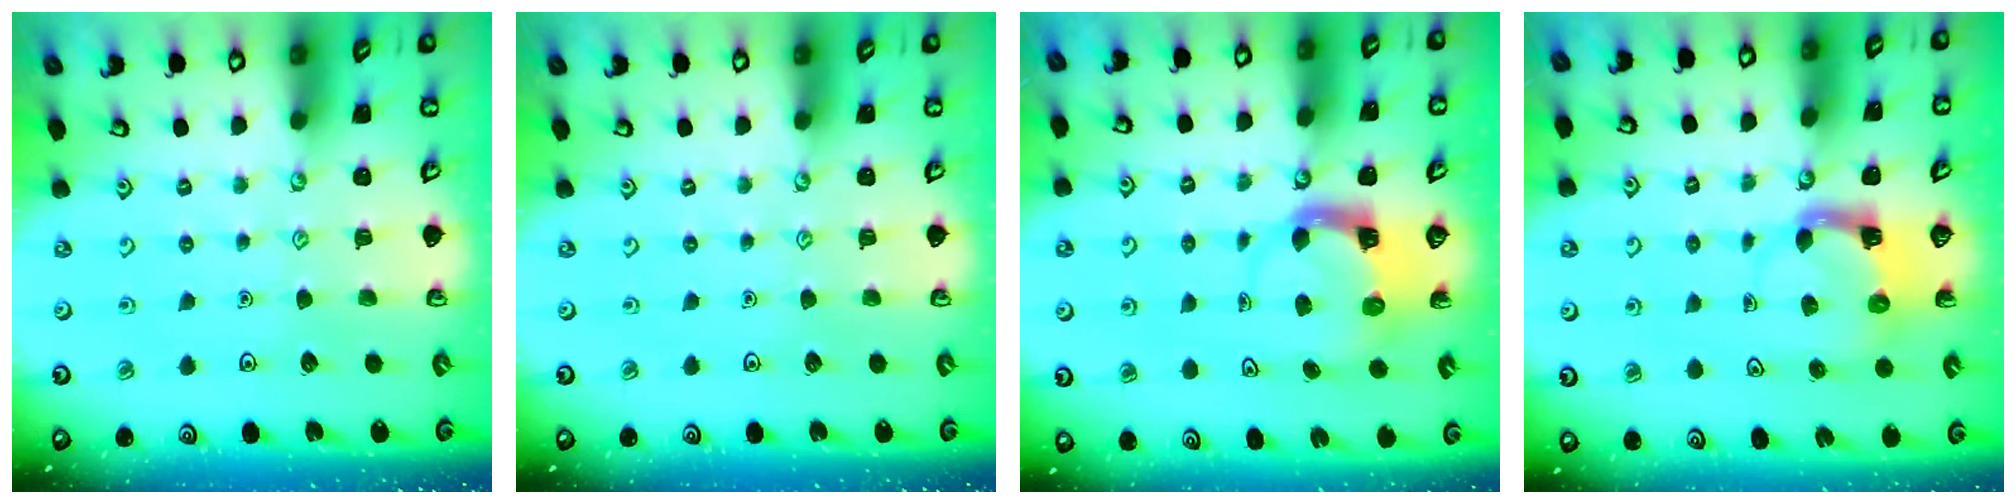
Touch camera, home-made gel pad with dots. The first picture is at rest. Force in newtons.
{"total": 0.0}
{"total": 3.7, "press": 3.7, "slide": 0.6}
{"total": 3.7, "press": 3.7, "slide": 0.7}